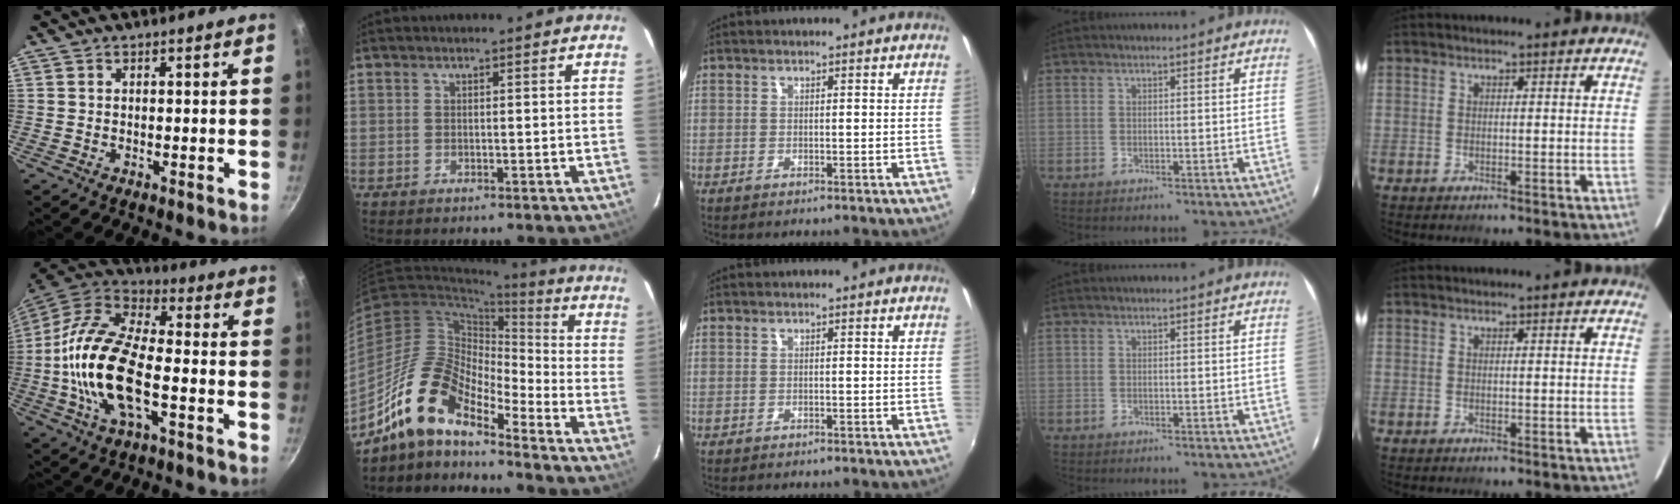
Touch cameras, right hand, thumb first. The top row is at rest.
{"thumb": {"total": 19.5, "force": [-3.8, 8.9, 16.9], "torque": [-0.322, 0.031, -0.086]}, "index": {"total": 14.8, "force": [-12.0, 4.6, 7.5], "torque": [-0.129, 0.004, -0.240]}, "middle": {"total": 0.9, "force": [0.7, -0.5, -0.4], "torque": [0.010, 0.000, 0.013]}}